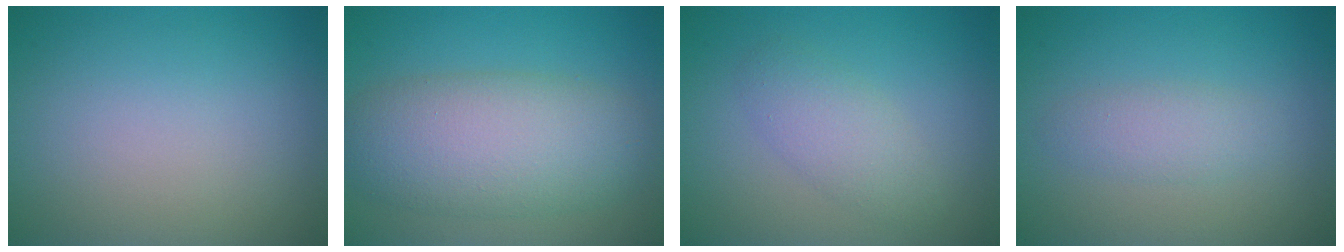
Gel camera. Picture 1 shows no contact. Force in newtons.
{"total": 7.7, "press": 7.7, "slide": 0.6}
{"total": 2.8, "press": 2.8, "slide": 0.0}
{"total": 2.0, "press": 2.0, "slide": 0.1}